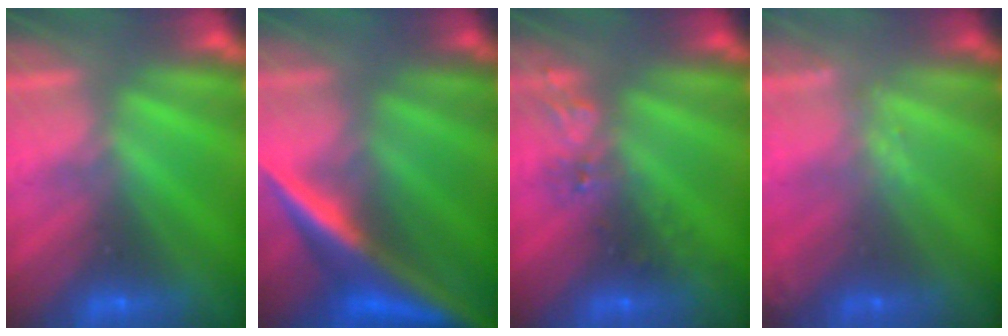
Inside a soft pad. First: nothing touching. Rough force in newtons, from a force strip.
{"total": 5.8}
{"total": 2.6}
{"total": 1.7}